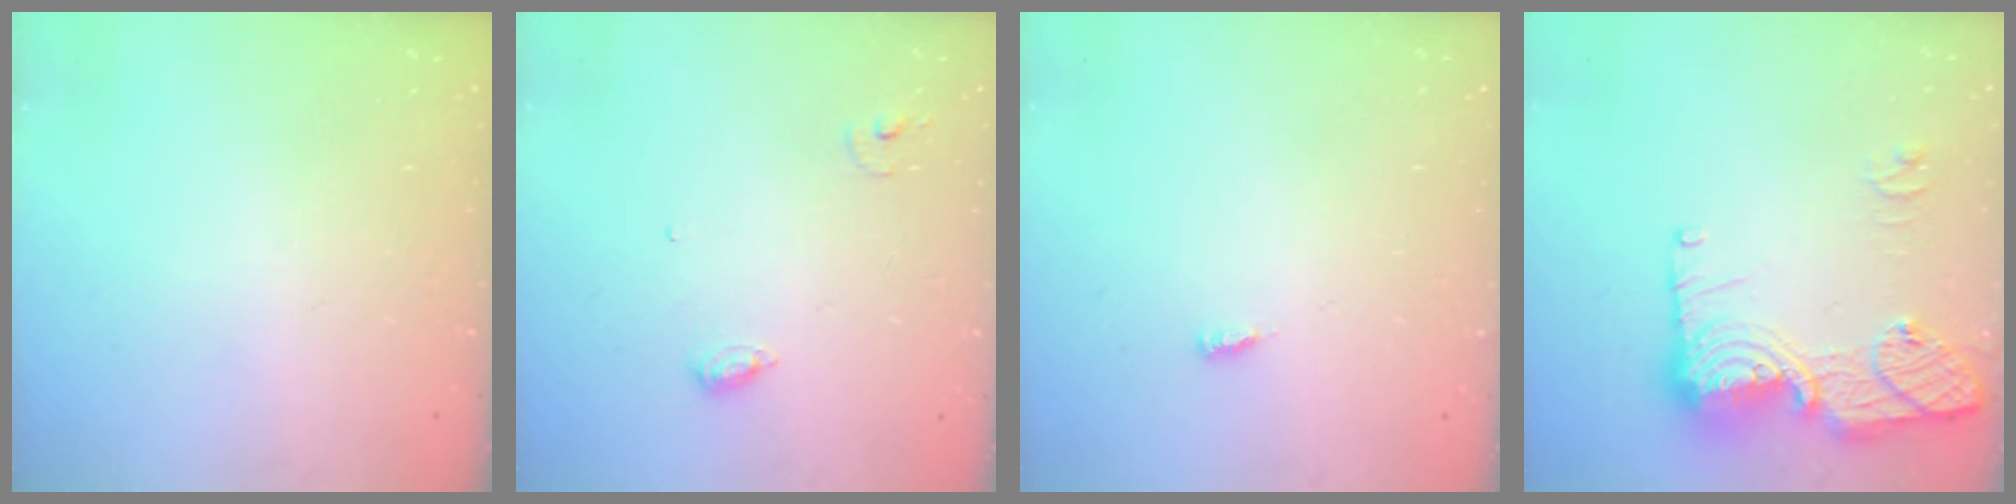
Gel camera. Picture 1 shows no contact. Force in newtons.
{"total": 6.4, "press": 6.4, "slide": 0.5}
{"total": 2.6, "press": 2.6, "slide": 0.3}
{"total": 15.6, "press": 15.6, "slide": 1.3}